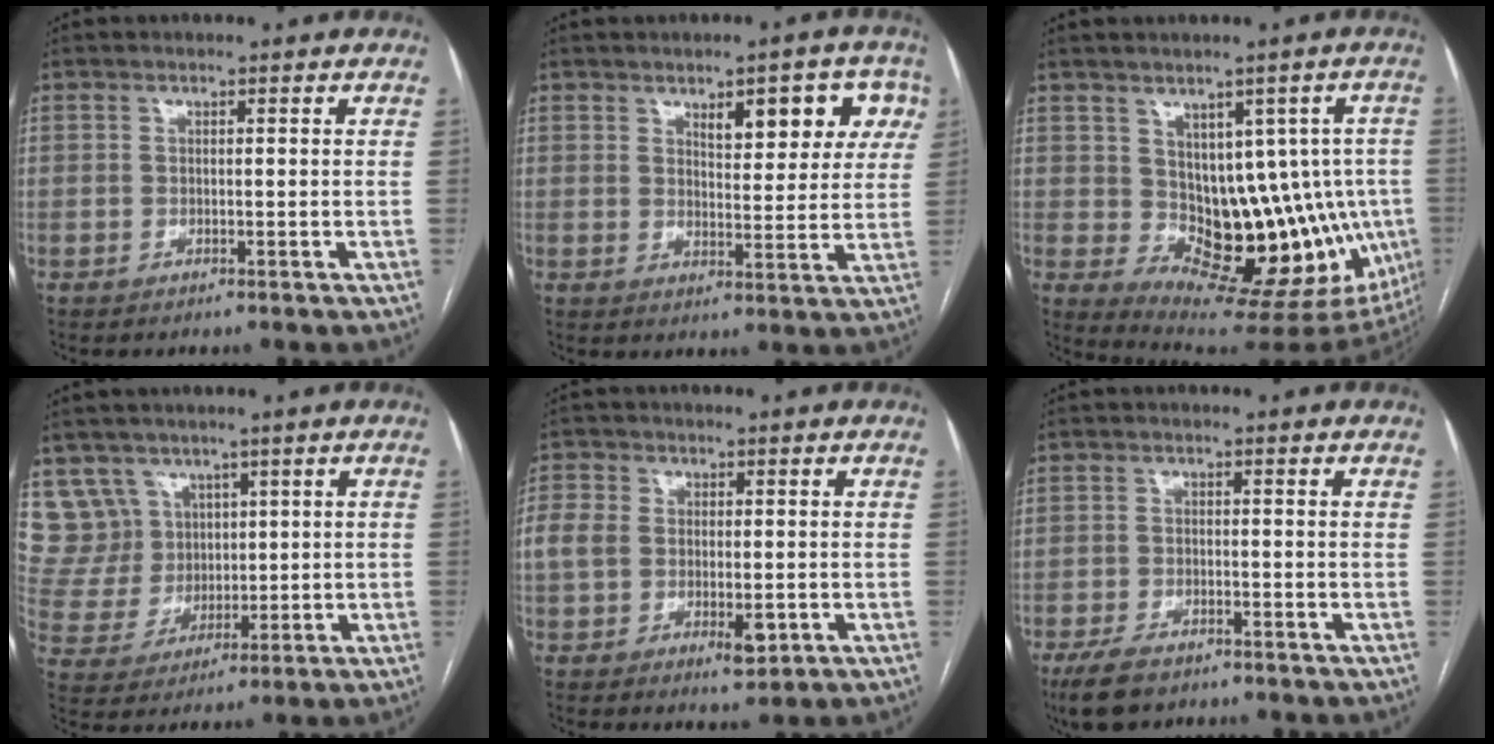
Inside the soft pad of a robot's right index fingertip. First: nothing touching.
{"total": 9.2, "force": [4.4, 3.5, 7.3], "torque": [-0.085, 0.017, 0.059]}
{"total": 15.1, "force": [-0.5, 8.9, 12.3], "torque": [-0.131, 0.023, 0.016]}
{"total": 8.7, "force": [5.2, 7.0, 0.3], "torque": [-0.014, 0.035, 0.117]}
{"total": 8.4, "force": [-1.0, 5.7, 6.1], "torque": [-0.109, 0.006, -0.012]}
{"total": 5.2, "force": [-3.8, 2.3, 2.7], "torque": [-0.056, -0.006, -0.065]}